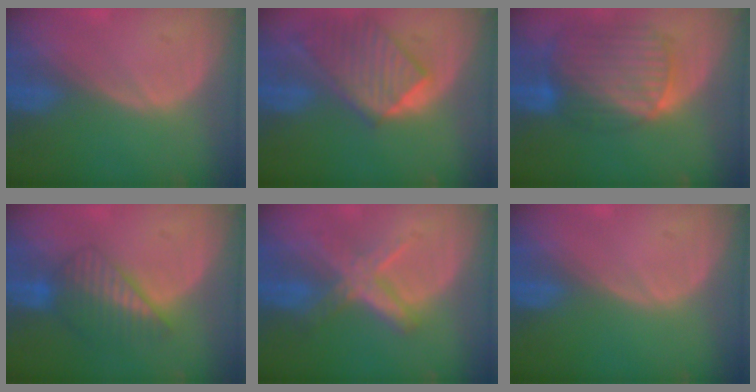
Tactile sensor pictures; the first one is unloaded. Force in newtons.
{"total": 9.4, "press": 8.3, "slide": 4.6}
{"total": 10.5, "press": 8.8, "slide": 5.6}
{"total": 6.6, "press": 6.1, "slide": 2.7}
{"total": 6.7, "press": 5.9, "slide": 3.2}
{"total": 0.0}